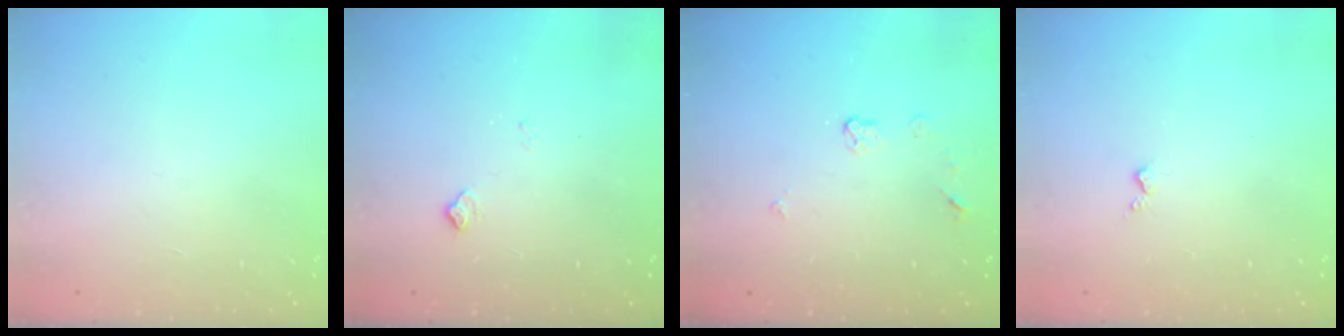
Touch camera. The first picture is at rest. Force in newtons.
{"total": 5.0, "press": 5.0, "slide": 0.7}
{"total": 4.9, "press": 4.9, "slide": 0.0}
{"total": 3.0, "press": 2.9, "slide": 0.5}